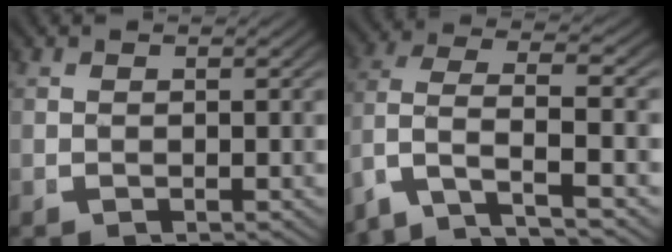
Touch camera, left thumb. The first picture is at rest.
{"total": 8.2, "force": [-2.8, 5.3, 5.5], "torque": [-0.152, -0.048, -0.022]}